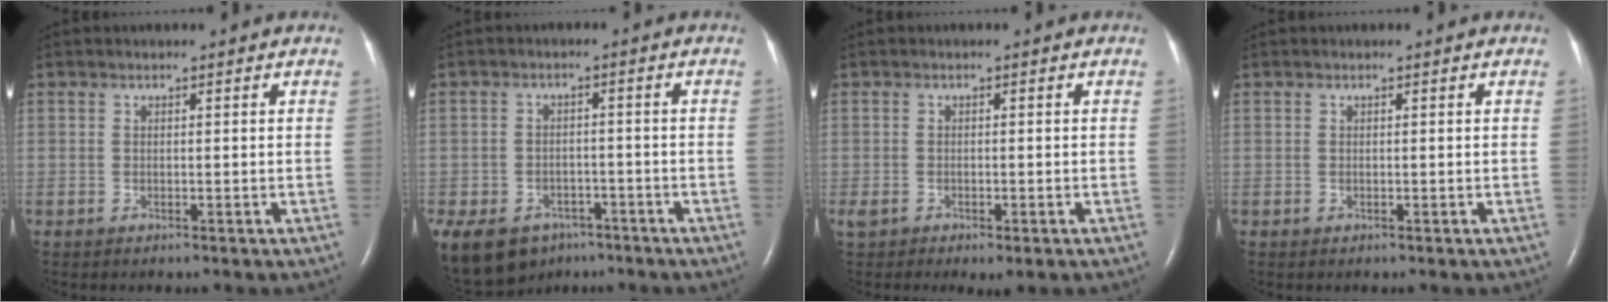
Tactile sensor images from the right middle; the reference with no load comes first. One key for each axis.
{"total": 16.3, "fx": -9.4, "fy": 11.6, "fz": 6.5, "tx": -0.193, "ty": -0.005, "tz": -0.129}
{"total": 3.7, "fx": -2.1, "fy": 1.5, "fz": 2.7, "tx": -0.050, "ty": -0.008, "tz": -0.030}
{"total": 0.0}